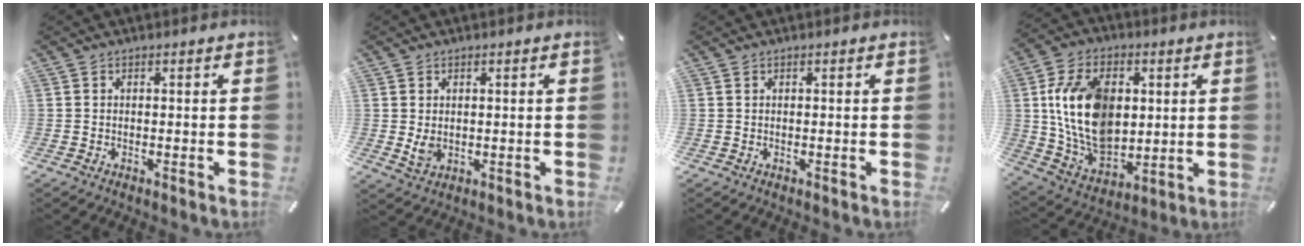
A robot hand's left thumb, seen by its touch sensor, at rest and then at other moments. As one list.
[{"total": 3.1, "force": [0.5, 2.4, 1.9], "torque": [-0.043, -0.005, 0.005]}, {"total": 0.0}, {"total": 17.9, "force": [2.8, 12.8, 12.3], "torque": [-0.260, -0.003, 0.053]}]